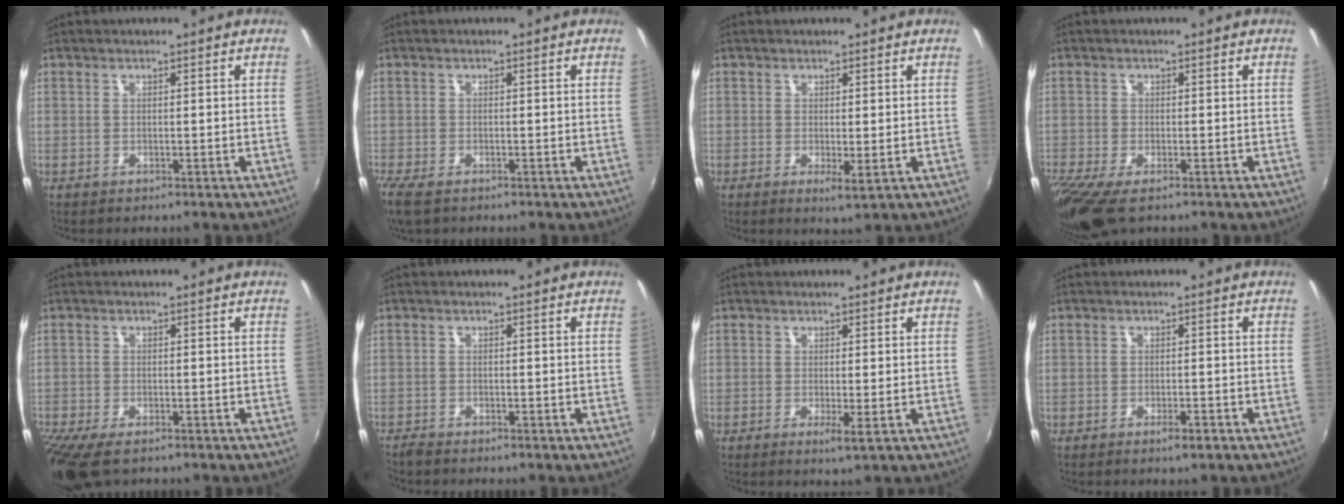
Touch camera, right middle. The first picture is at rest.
{"total": 4.2, "force": [-2.9, 1.5, 2.6], "torque": [-0.062, -0.018, -0.057]}
{"total": 2.1, "force": [0.0, 0.3, 2.1], "torque": [-0.037, -0.010, -0.001]}
{"total": 8.1, "force": [-5.6, 2.2, 5.4], "torque": [-0.126, -0.041, -0.102]}
{"total": 8.1, "force": [-5.9, 2.7, 4.8], "torque": [-0.119, -0.040, -0.110]}
{"total": 1.6, "force": [-1.6, 0.2, 0.4], "torque": [-0.013, -0.009, -0.033]}
{"total": 1.8, "force": [-0.2, -0.2, 1.8], "torque": [-0.034, -0.008, -0.005]}
{"total": 1.8, "force": [-1.2, 0.3, 1.3], "torque": [-0.024, -0.003, -0.020]}